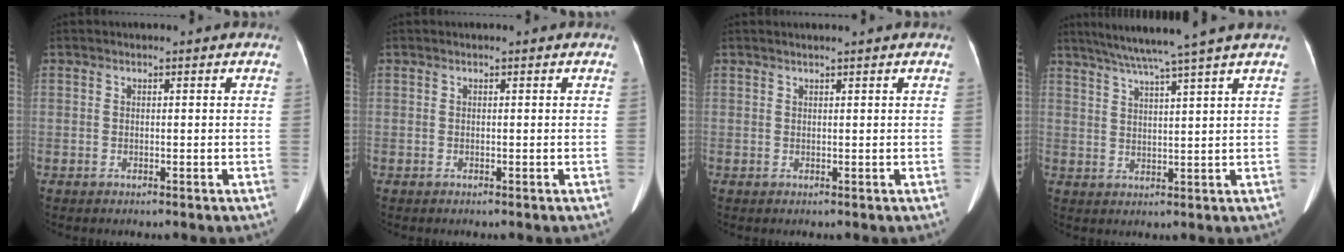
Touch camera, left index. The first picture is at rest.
{"total": 0.0}
{"total": 0.5, "force": [0.1, -0.4, 0.3], "torque": [-0.004, 0.008, 0.012]}
{"total": 9.0, "force": [7.0, -2.3, 5.2], "torque": [-0.086, 0.004, 0.106]}